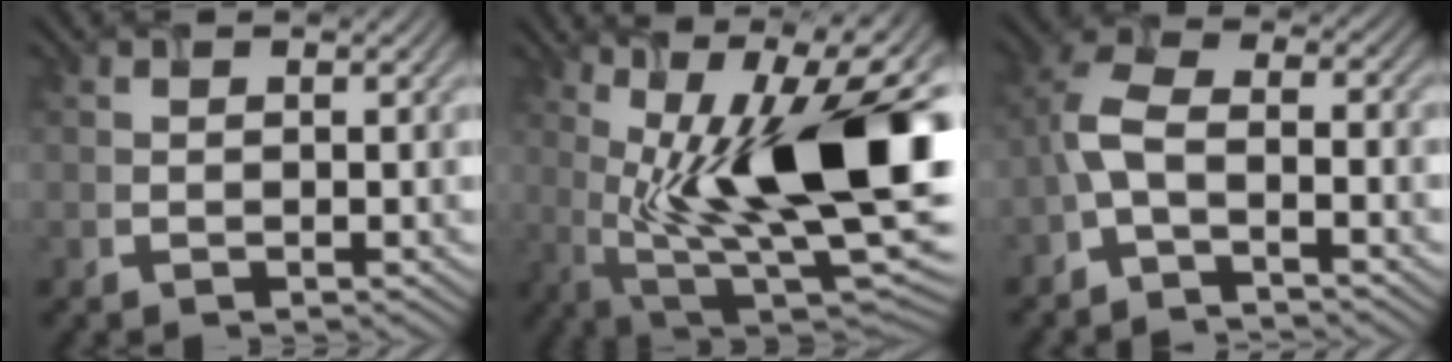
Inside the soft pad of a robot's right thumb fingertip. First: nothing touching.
{"total": 19.0, "force": [2.2, 7.1, 17.5], "torque": [-0.255, 0.006, 0.044]}
{"total": 5.1, "force": [-2.7, 2.0, 3.8], "torque": [-0.095, 0.004, -0.060]}